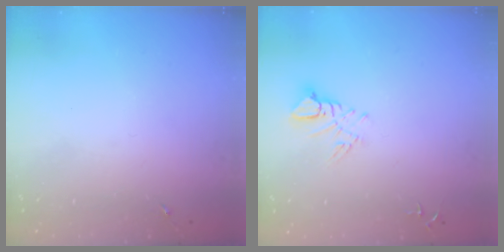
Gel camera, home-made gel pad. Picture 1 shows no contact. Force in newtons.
{"total": 6.0, "press": 6.0, "slide": 0.2}